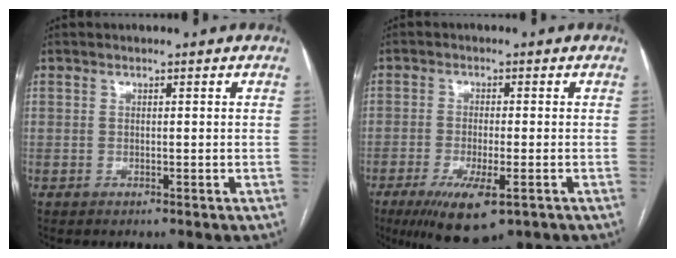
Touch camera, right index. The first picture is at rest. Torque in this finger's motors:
{"motor_torque": [1.44, -0.70, 0.61, 0.14]}